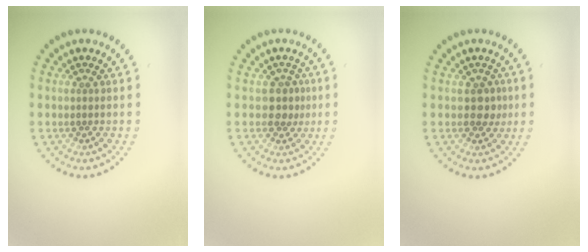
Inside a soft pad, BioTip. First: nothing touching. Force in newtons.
{"total": 1.9, "press": 1.6, "slide": 1.0}
{"total": 1.5, "press": 1.5, "slide": 0.5}